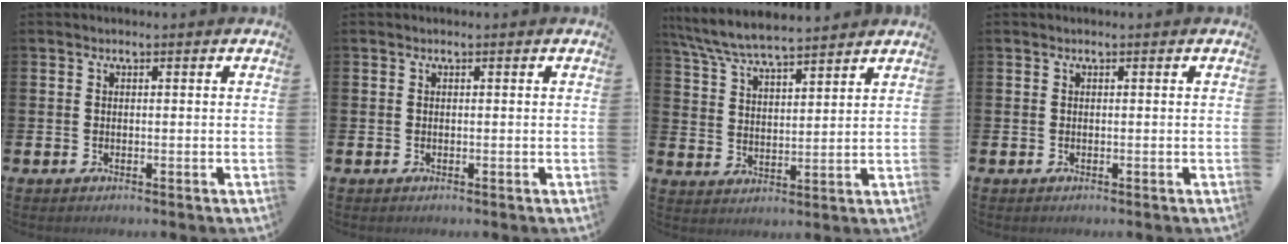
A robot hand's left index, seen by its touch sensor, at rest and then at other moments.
{"total": 0.0}
{"total": 7.1, "force": [6.8, 0.5, 2.0], "torque": [-0.068, -0.030, 0.123]}
{"total": 0.0}